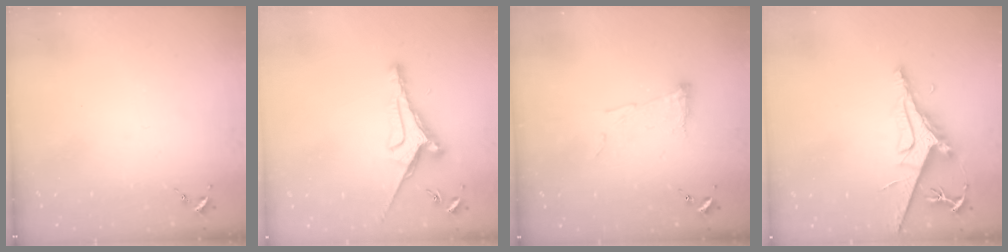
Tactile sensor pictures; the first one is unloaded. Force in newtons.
{"total": 10.9, "press": 10.8, "slide": 0.6}
{"total": 7.2, "press": 7.2, "slide": 0.4}
{"total": 9.3, "press": 9.3, "slide": 1.1}